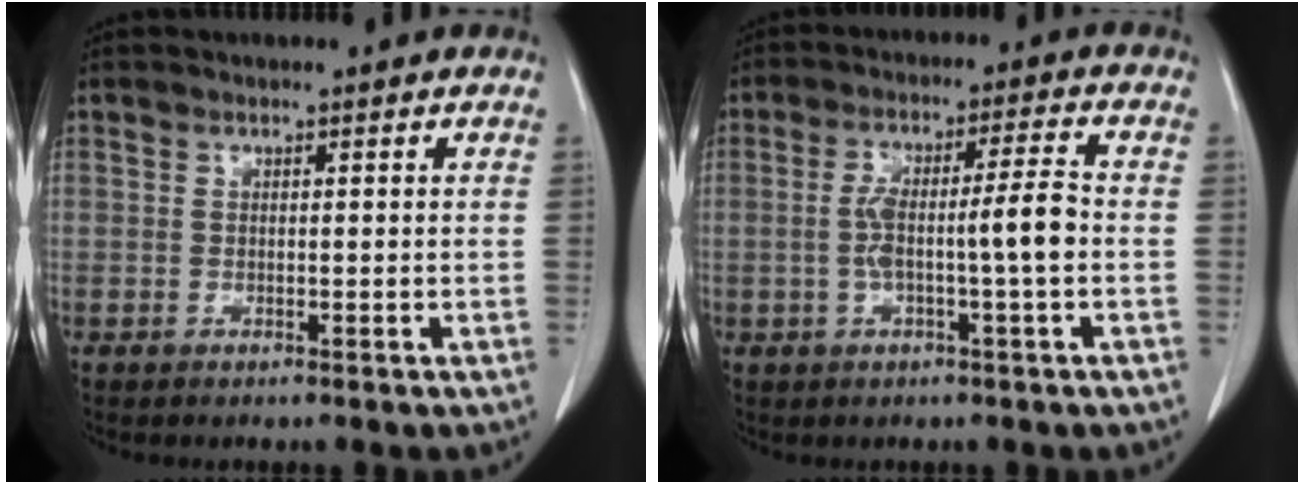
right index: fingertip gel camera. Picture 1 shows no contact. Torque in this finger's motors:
{"motor_torque": [0.95, -0.30, 0.29, 0.11]}